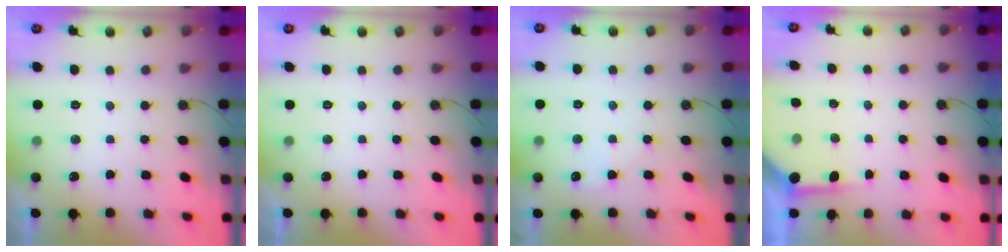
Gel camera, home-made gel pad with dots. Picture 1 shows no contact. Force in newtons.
{"total": 0.0}
{"total": 4.5, "press": 4.5, "slide": 0.4}
{"total": 3.6, "press": 3.5, "slide": 0.5}